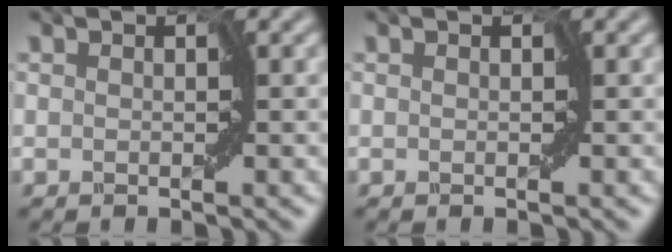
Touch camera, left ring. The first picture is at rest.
{"total": 0.0}